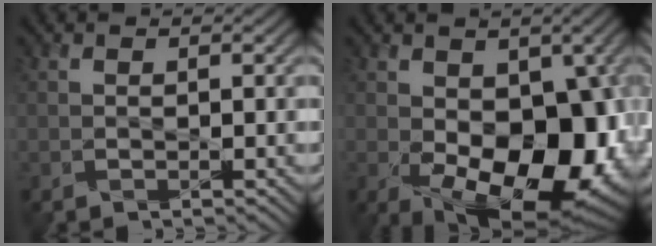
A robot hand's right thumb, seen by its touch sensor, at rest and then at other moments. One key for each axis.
{"total": 16.6, "fx": -3.2, "fy": 9.6, "fz": 13.1, "tx": -0.189, "ty": -0.035, "tz": -0.035}